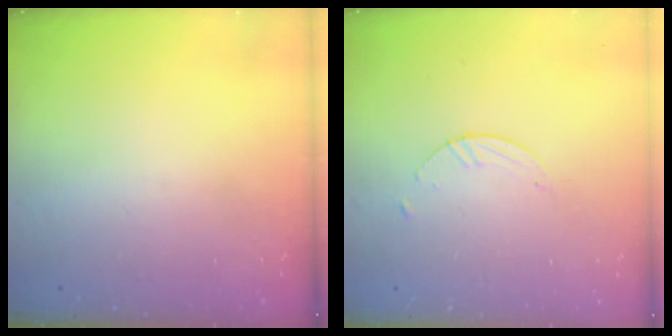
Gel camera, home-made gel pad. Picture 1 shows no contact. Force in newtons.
{"total": 2.1, "press": 2.1, "slide": 0.2}